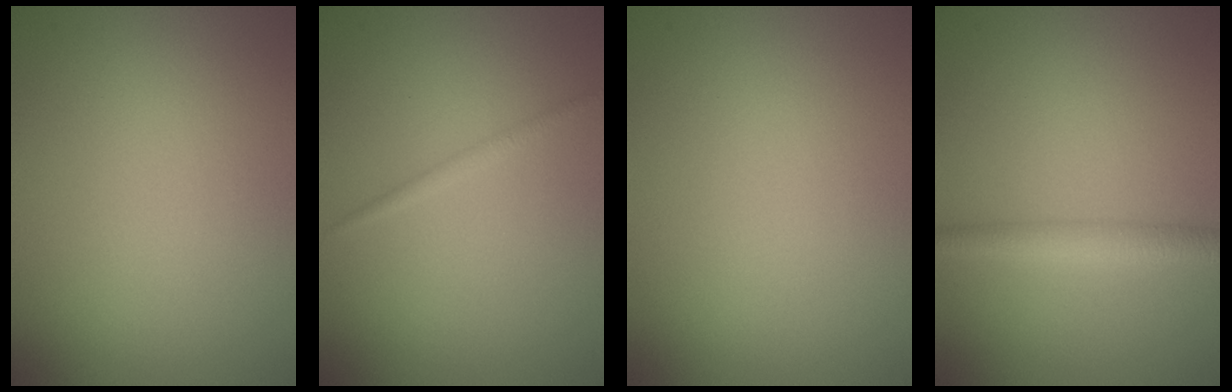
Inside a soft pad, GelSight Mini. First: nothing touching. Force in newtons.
{"total": 0.9, "press": 0.9, "slide": 0.0}
{"total": 0.0}
{"total": 2.4, "press": 2.4, "slide": 0.0}